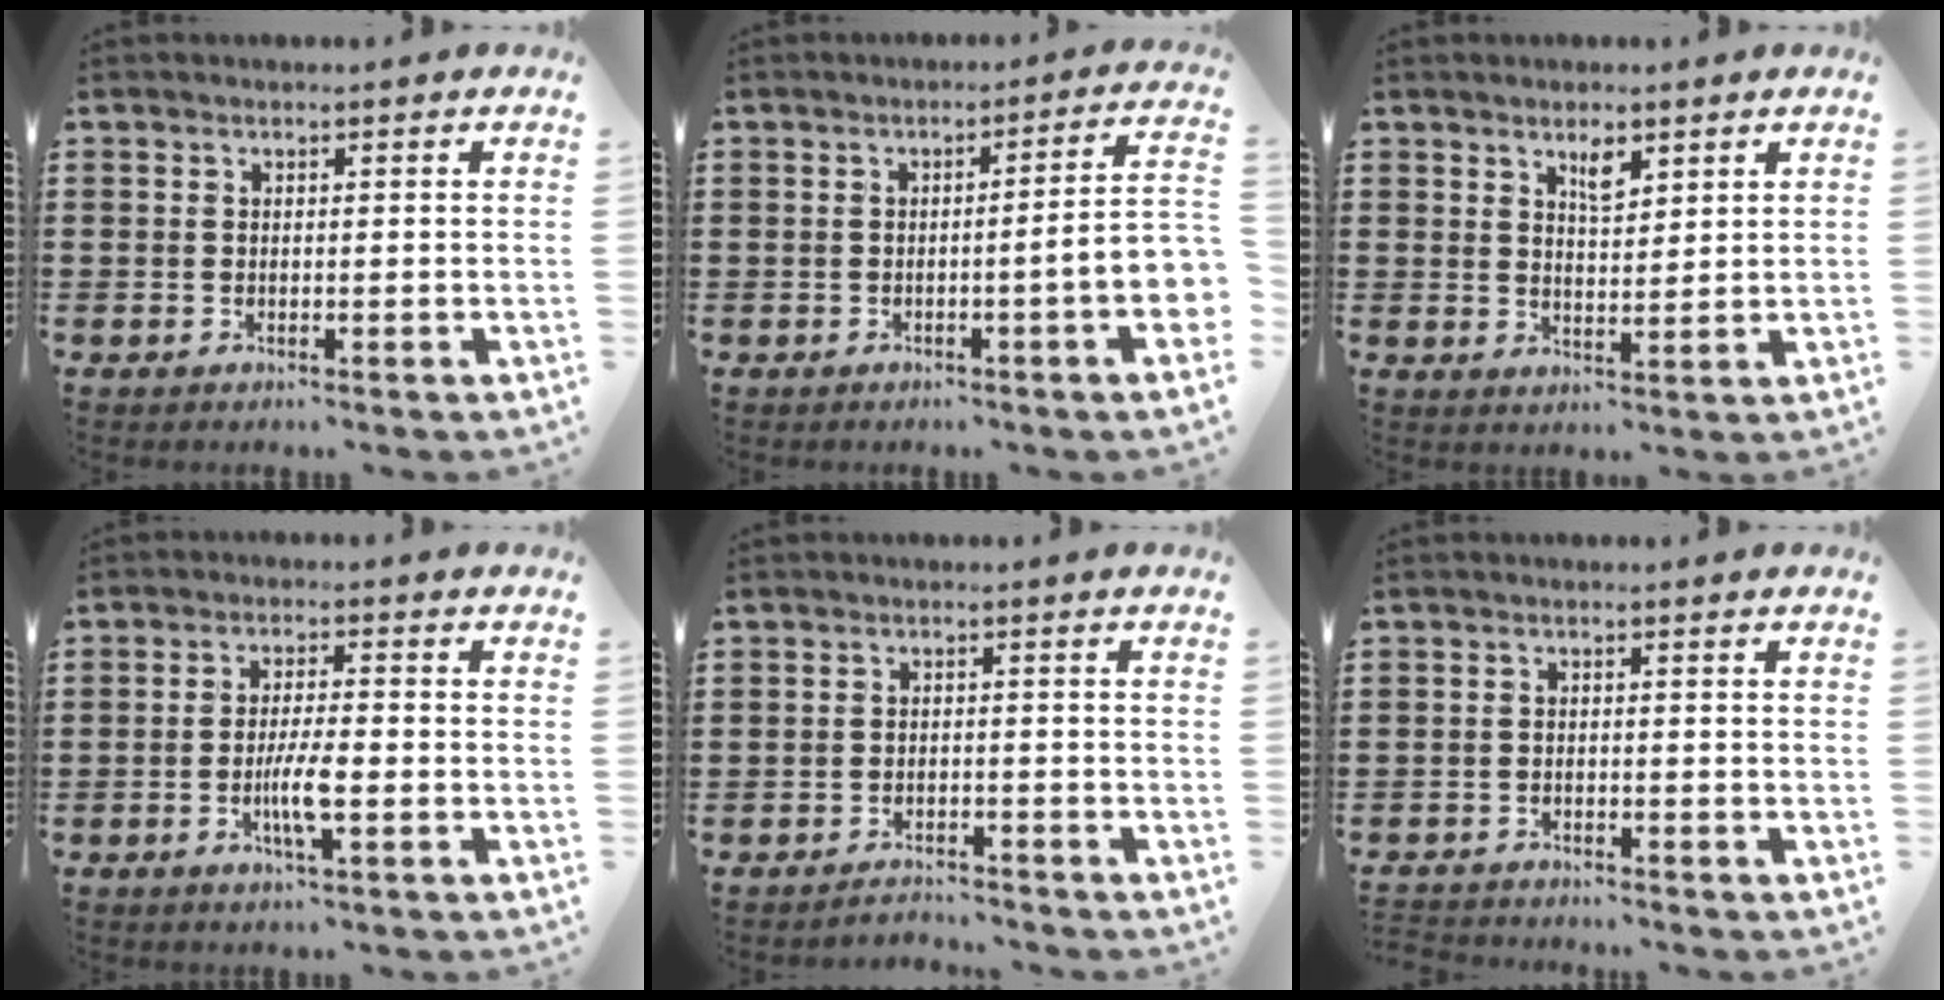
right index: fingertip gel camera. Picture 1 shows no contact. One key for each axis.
{"total": 6.3, "fx": -1.5, "fy": 0.1, "fz": 6.1, "tx": -0.093, "ty": -0.013, "tz": -0.025}
{"total": 3.2, "fx": 2.2, "fy": 1.2, "fz": 2.0, "tx": -0.029, "ty": -0.002, "tz": 0.036}
{"total": 5.3, "fx": -1.7, "fy": 0.9, "fz": 5.0, "tx": -0.097, "ty": -0.005, "tz": -0.033}
{"total": 2.1, "fx": -2.1, "fy": 0.2, "fz": -0.1, "tx": -0.005, "ty": 0.003, "tz": -0.047}
{"total": 1.6, "fx": -1.6, "fy": 0.1, "fz": -0.1, "tx": -0.003, "ty": 0.003, "tz": -0.036}